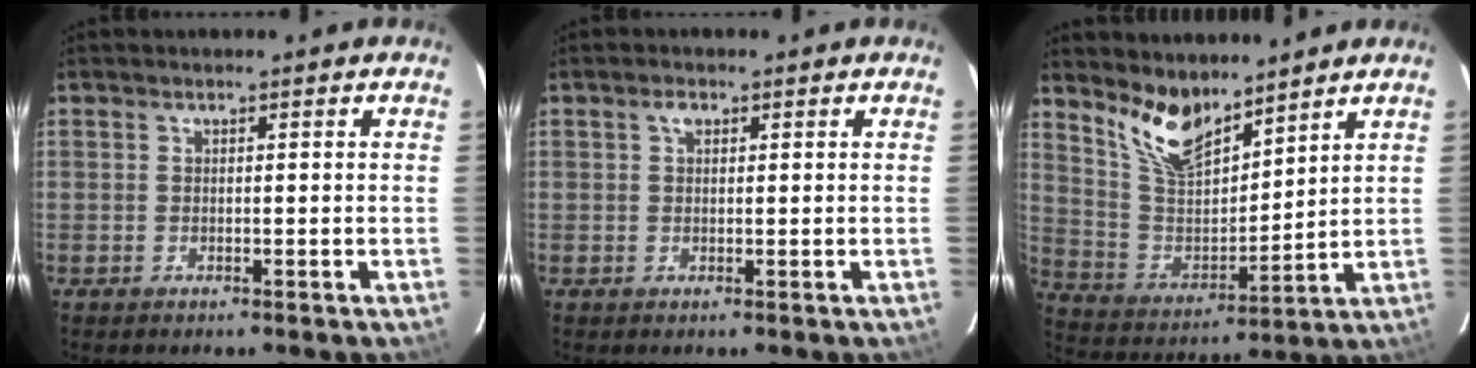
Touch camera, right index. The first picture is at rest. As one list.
[{"total": 1.5, "force": [0.6, 1.0, 0.9], "torque": [-0.016, 0.008, 0.010]}, {"total": 11.8, "force": [9.2, 4.2, 6.0], "torque": [-0.124, -0.003, 0.188]}]